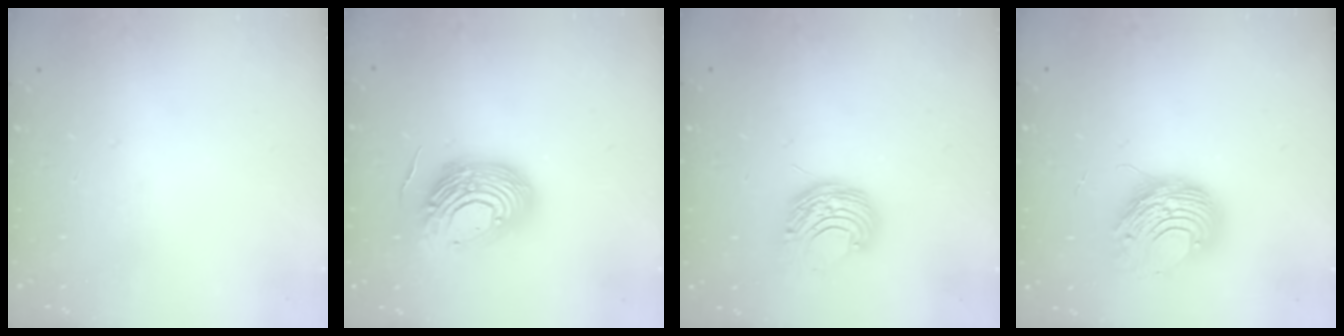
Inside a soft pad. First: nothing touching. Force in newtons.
{"total": 17.4, "press": 17.3, "slide": 2.1}
{"total": 9.5, "press": 9.4, "slide": 0.9}
{"total": 9.7, "press": 9.7, "slide": 1.2}